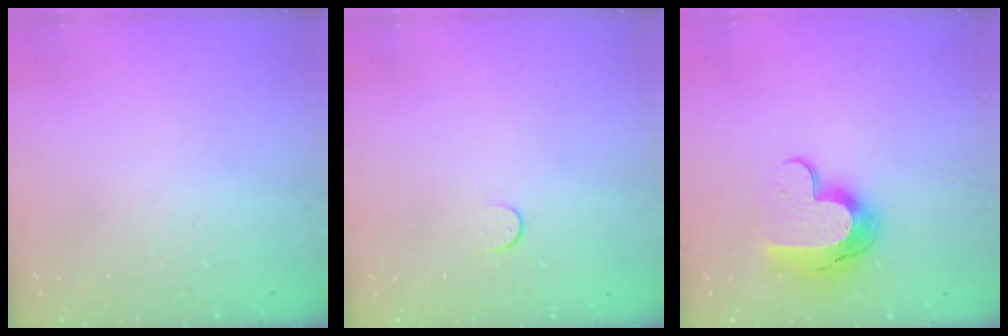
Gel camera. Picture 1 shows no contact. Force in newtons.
{"total": 3.9, "press": 3.9, "slide": 0.5}
{"total": 11.9, "press": 11.9, "slide": 0.6}